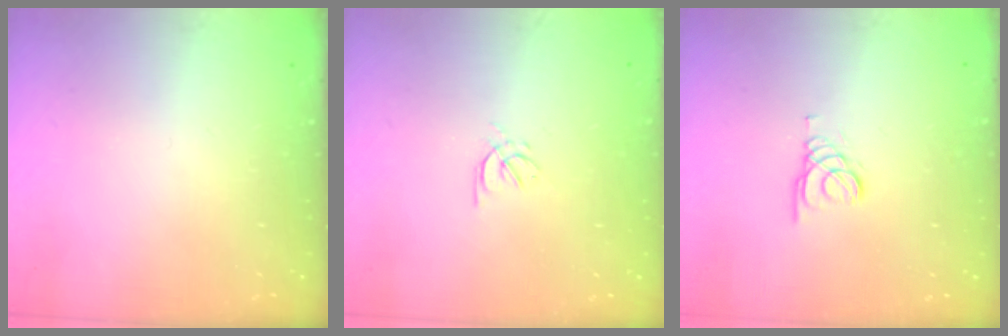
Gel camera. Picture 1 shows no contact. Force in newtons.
{"total": 2.1, "press": 2.0, "slide": 0.6}
{"total": 1.5, "press": 1.5, "slide": 0.1}